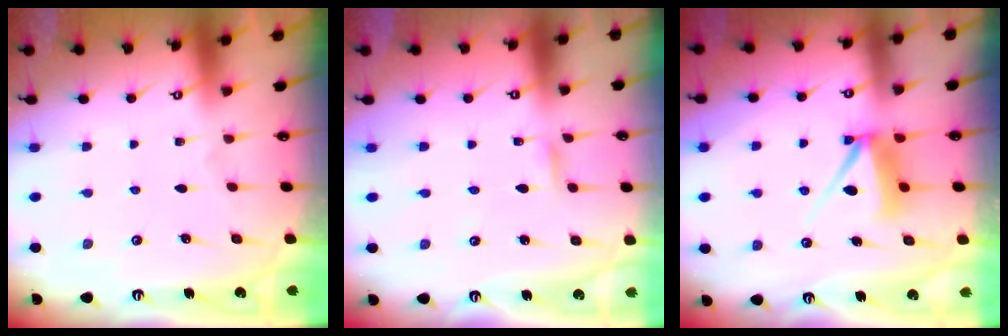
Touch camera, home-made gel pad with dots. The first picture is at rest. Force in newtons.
{"total": 2.4, "press": 2.4, "slide": 0.2}
{"total": 6.9, "press": 6.8, "slide": 0.9}